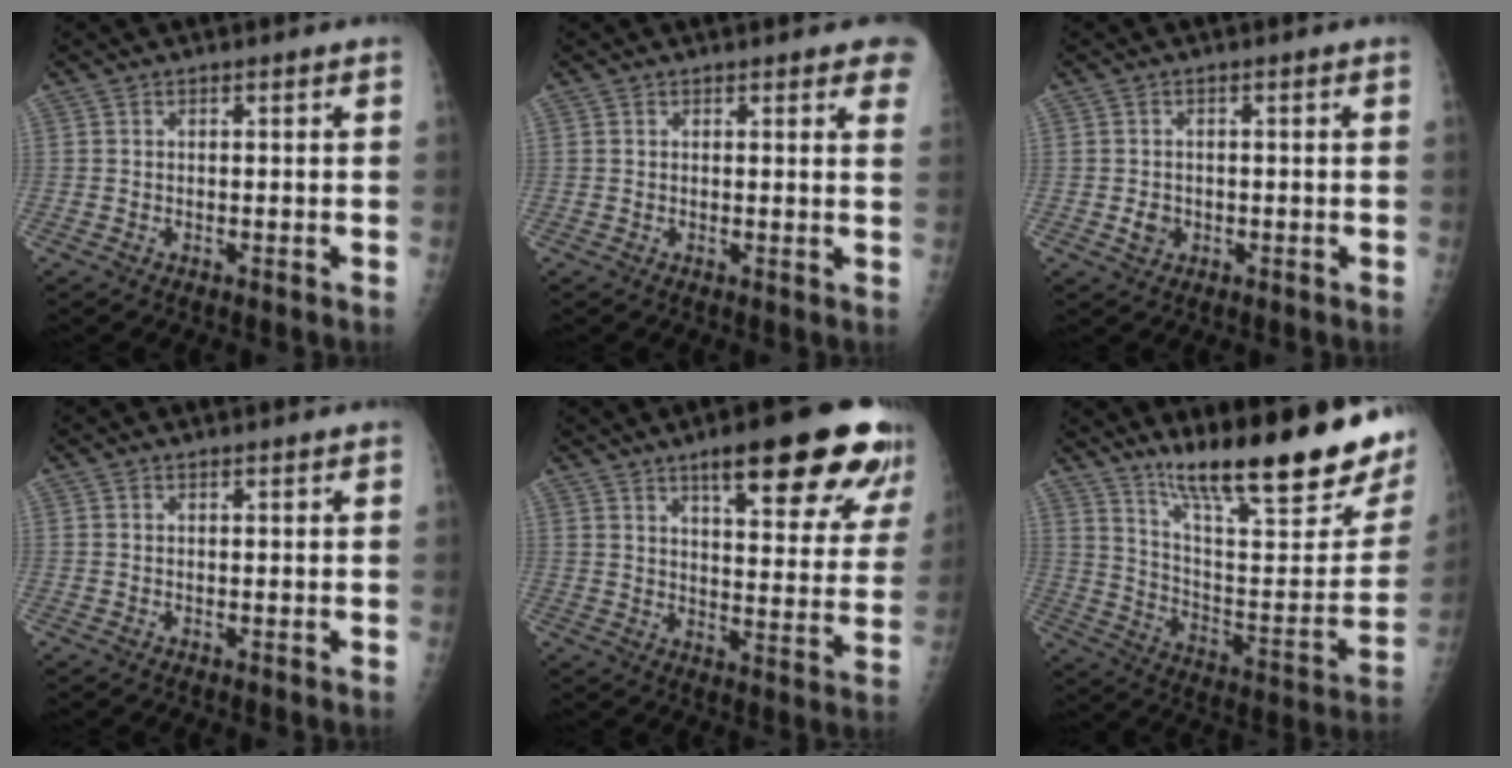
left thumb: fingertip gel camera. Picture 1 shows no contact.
{"total": 5.5, "force": [4.1, 1.5, 3.3], "torque": [-0.016, -0.008, 0.032]}
{"total": 2.3, "force": [-0.5, 2.0, 1.0], "torque": [-0.009, 0.003, -0.005]}
{"total": 0.6, "force": [0.5, 0.1, 0.2], "torque": [-0.006, -0.002, 0.008]}
{"total": 21.4, "force": [13.3, 5.4, 15.9], "torque": [-0.178, -0.047, 0.178]}
{"total": 28.8, "force": [19.3, 5.2, 20.7], "torque": [-0.289, -0.085, 0.302]}